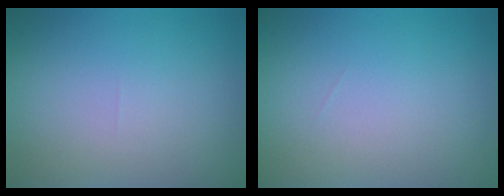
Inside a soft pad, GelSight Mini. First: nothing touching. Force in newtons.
{"total": 0.0}